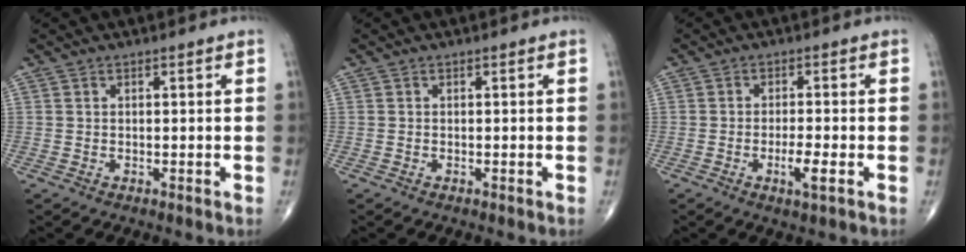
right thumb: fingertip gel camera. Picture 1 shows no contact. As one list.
[{"total": 0.0}, {"total": 4.1, "force": [-1.5, 0.8, 3.7], "torque": [-0.072, -0.002, -0.028]}]